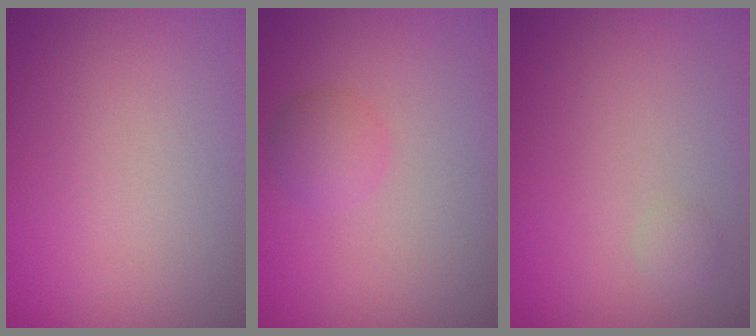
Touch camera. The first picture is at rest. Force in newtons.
{"total": 1.7, "press": 1.7, "slide": 0.1}
{"total": 0.6, "press": 0.6, "slide": 0.0}